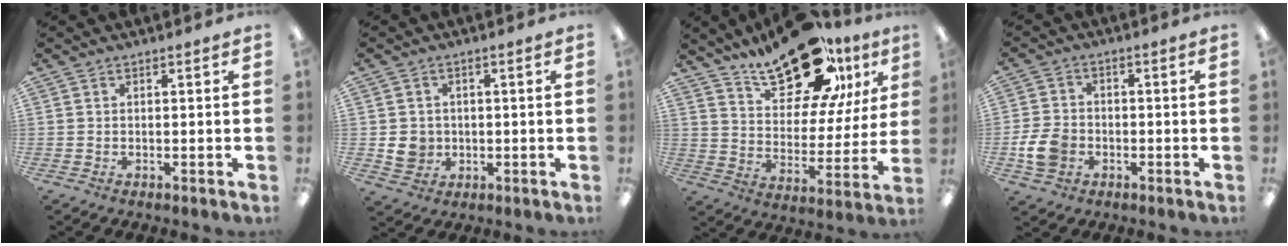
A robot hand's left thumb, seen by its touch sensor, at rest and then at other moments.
{"total": 5.1, "force": [-0.3, 4.8, 1.7], "torque": [-0.026, 0.003, -0.005]}
{"total": 23.8, "force": [16.6, 10.5, 13.5], "torque": [-0.211, -0.087, 0.283]}
{"total": 7.5, "force": [-2.3, 5.6, 4.4], "torque": [-0.095, 0.012, -0.040]}